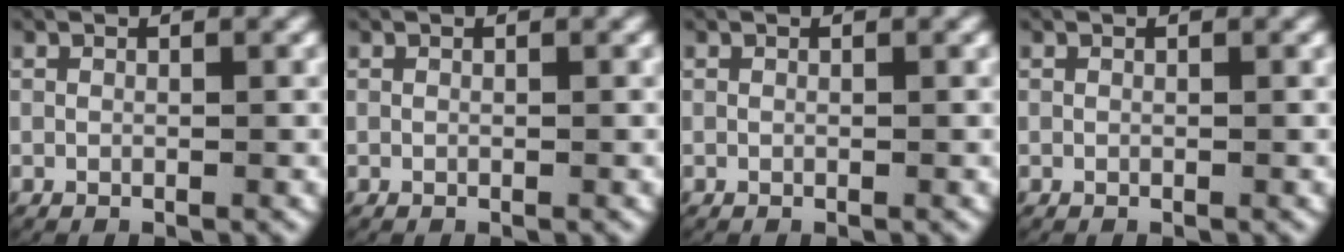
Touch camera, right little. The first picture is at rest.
{"total": 0.0}
{"total": 0.0}
{"total": 0.0}